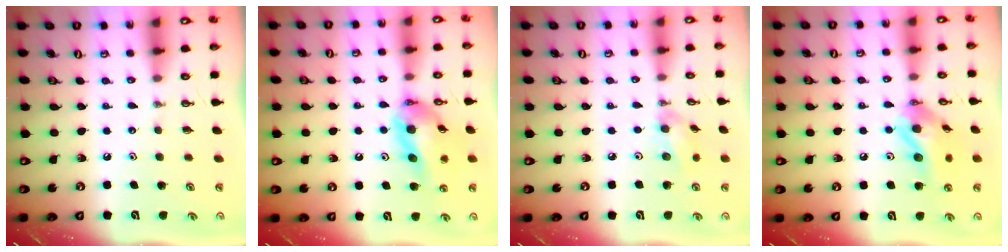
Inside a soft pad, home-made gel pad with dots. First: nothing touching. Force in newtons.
{"total": 14.0, "press": 13.8, "slide": 2.3}
{"total": 8.9, "press": 8.6, "slide": 2.3}
{"total": 14.3, "press": 14.2, "slide": 1.8}